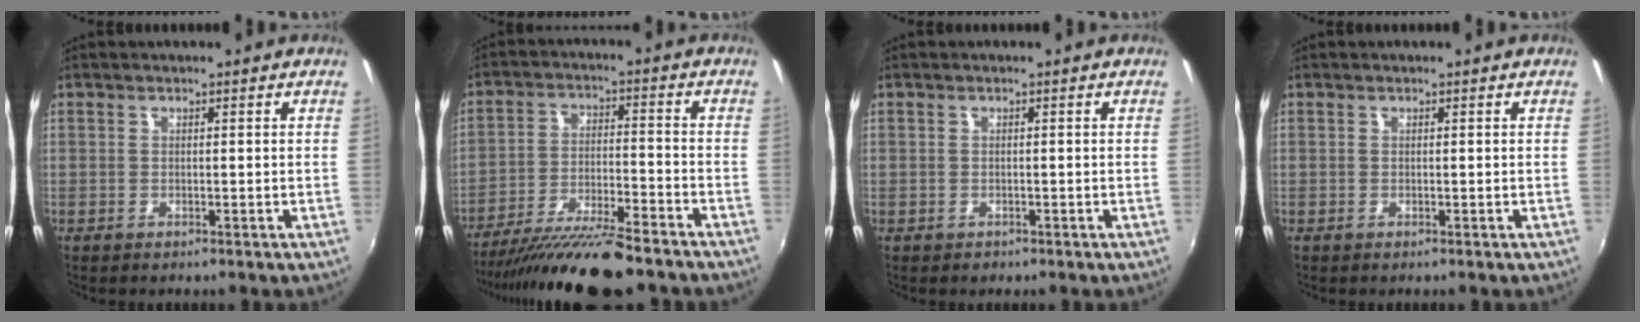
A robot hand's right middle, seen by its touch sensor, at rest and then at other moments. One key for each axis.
{"total": 16.1, "fx": -13.7, "fy": 2.0, "fz": 8.2, "tx": -0.165, "ty": -0.033, "tz": -0.226}
{"total": 0.8, "fx": -0.5, "fy": 0.7, "fz": 0.0, "tx": 0.000, "ty": -0.001, "tz": -0.007}
{"total": 0.0}